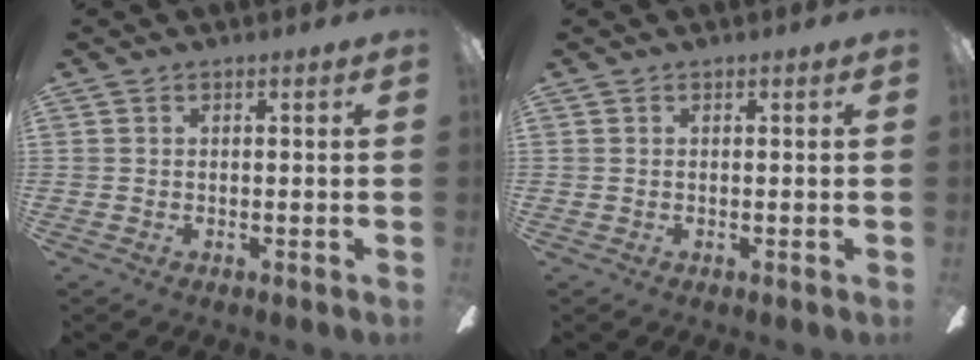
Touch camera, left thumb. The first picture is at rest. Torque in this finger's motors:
{"motor_torque": [0.00, 0.00, 0.00, 0.02, 0.00]}